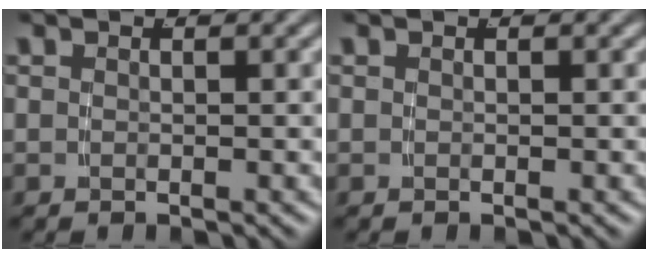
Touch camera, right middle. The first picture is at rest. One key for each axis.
{"total": 0.0}